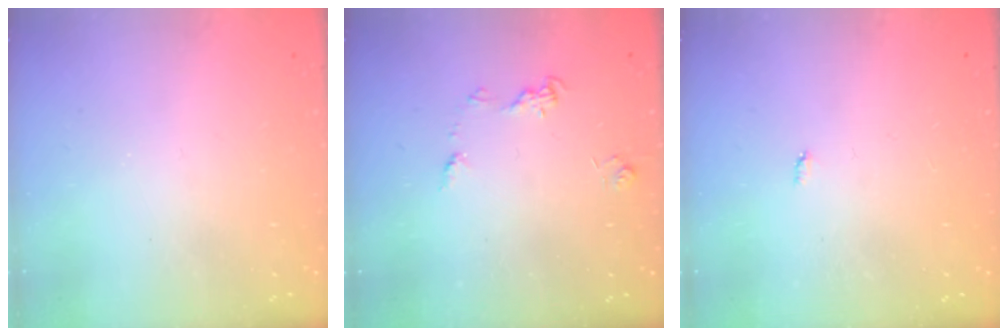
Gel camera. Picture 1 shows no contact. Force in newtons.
{"total": 5.7, "press": 5.7, "slide": 0.6}
{"total": 2.1, "press": 2.1, "slide": 0.4}